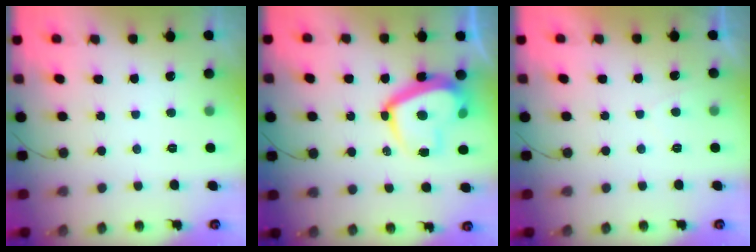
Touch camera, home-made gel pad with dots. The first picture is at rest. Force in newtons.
{"total": 14.4, "press": 14.3, "slide": 1.3}
{"total": 0.9, "press": 0.7, "slide": 0.5}